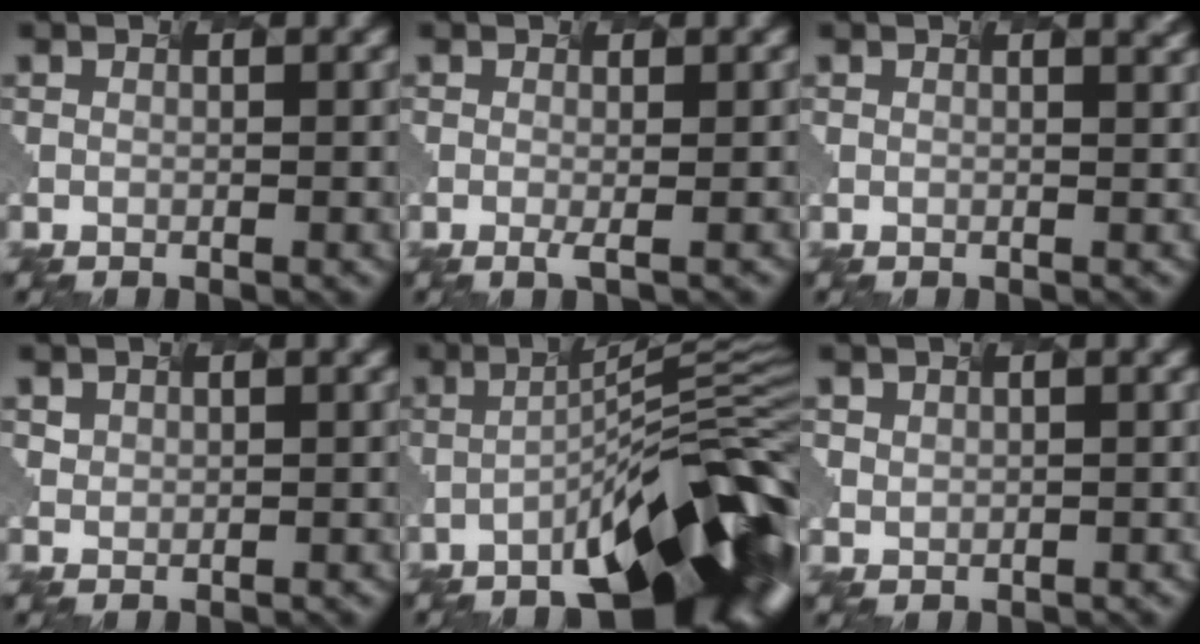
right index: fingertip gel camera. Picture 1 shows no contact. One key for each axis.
{"total": 1.0, "fx": -0.4, "fy": 0.0, "fz": 0.9, "tx": -0.007, "ty": 0.002, "tz": 0.000}
{"total": 2.3, "fx": 1.4, "fy": 1.3, "fz": 1.2, "tx": 0.014, "ty": 0.016, "tz": 0.000}
{"total": 0.9, "fx": 0.5, "fy": 0.7, "fz": -0.3, "tx": 0.000, "ty": -0.004, "tz": 0.022}
{"total": 14.7, "fx": -7.1, "fy": 3.4, "fz": 12.4, "tx": -0.161, "ty": 0.019, "tz": -0.107}
{"total": 1.3, "fx": 0.6, "fy": 1.1, "fz": -0.2, "tx": 0.000, "ty": -0.005, "tz": 0.023}